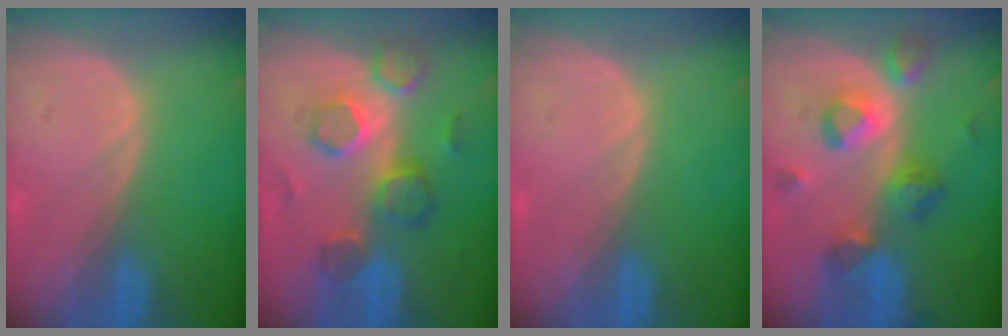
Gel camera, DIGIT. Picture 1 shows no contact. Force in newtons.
{"total": 8.2, "press": 8.0, "slide": 1.8}
{"total": 0.0}
{"total": 8.3, "press": 7.8, "slide": 2.8}